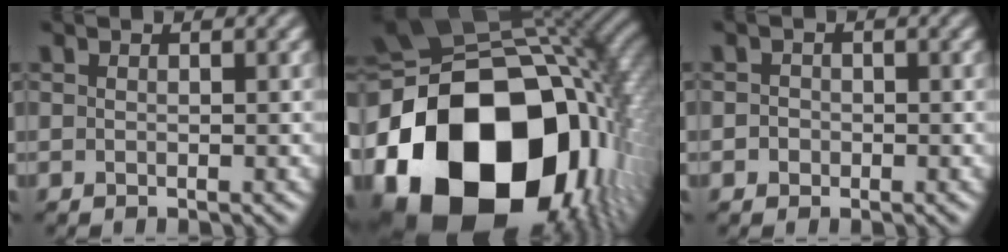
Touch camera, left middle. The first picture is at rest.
{"total": 22.9, "force": [-6.4, 16.4, 14.6], "torque": [-0.311, -0.033, -0.091]}
{"total": 1.2, "force": [-0.1, 1.1, 0.3], "torque": [0.008, 0.000, -0.013]}